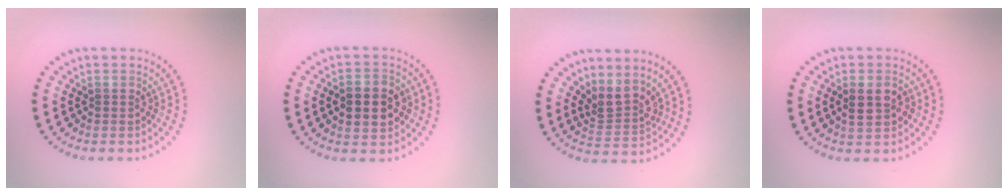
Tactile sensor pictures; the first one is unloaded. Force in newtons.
{"total": 4.6, "press": 4.6, "slide": 0.2}
{"total": 2.8, "press": 2.0, "slide": 1.9}
{"total": 2.6, "press": 2.6, "slide": 0.2}